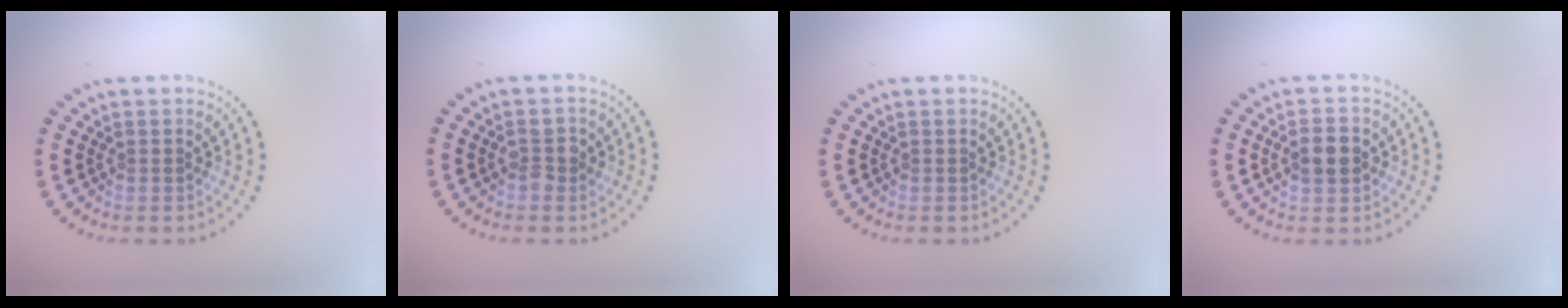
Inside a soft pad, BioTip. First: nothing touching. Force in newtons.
{"total": 1.4, "press": 1.4, "slide": 0.2}
{"total": 0.0}
{"total": 2.7, "press": 2.7, "slide": 0.0}